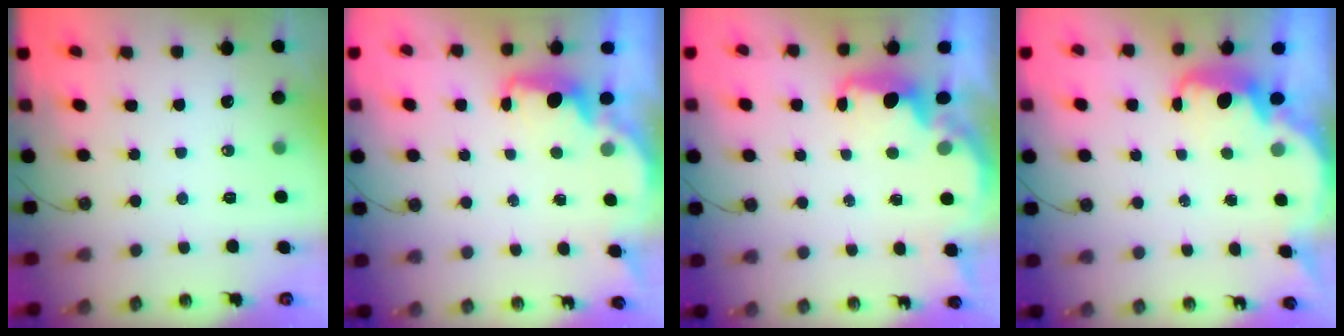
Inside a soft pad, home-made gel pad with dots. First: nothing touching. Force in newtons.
{"total": 2.0, "press": 1.8, "slide": 0.8}
{"total": 2.3, "press": 2.1, "slide": 0.8}
{"total": 2.8, "press": 2.7, "slide": 0.6}